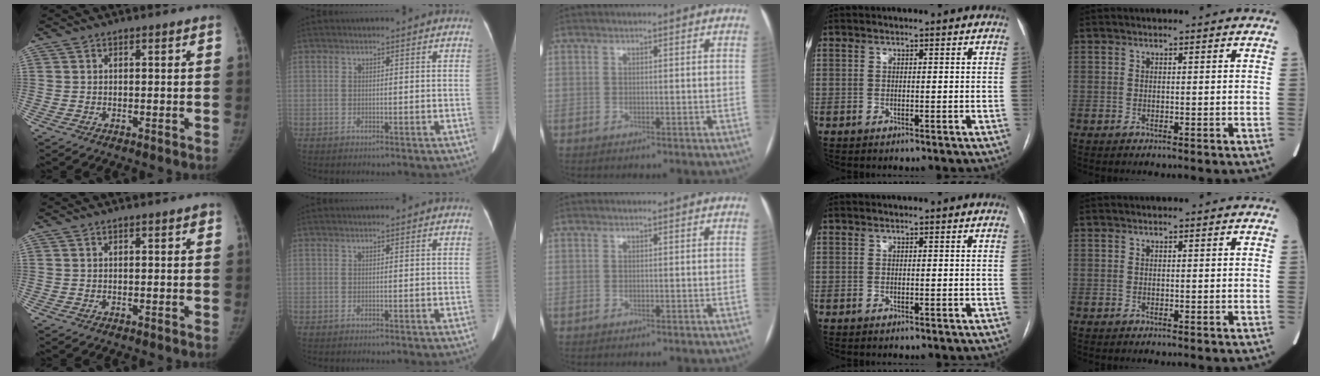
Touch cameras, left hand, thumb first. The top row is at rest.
{"thumb": {"total": 0.6, "force": [0.3, 0.2, 0.5], "torque": [-0.003, 0.004, 0.002]}}